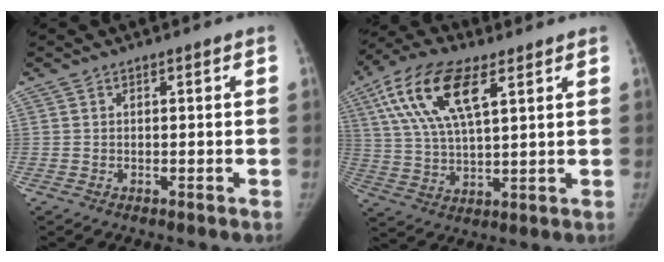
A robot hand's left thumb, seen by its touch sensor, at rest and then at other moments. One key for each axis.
{"total": 15.3, "fx": 6.6, "fy": 6.4, "fz": 12.2, "tx": -0.237, "ty": -0.002, "tz": 0.123}